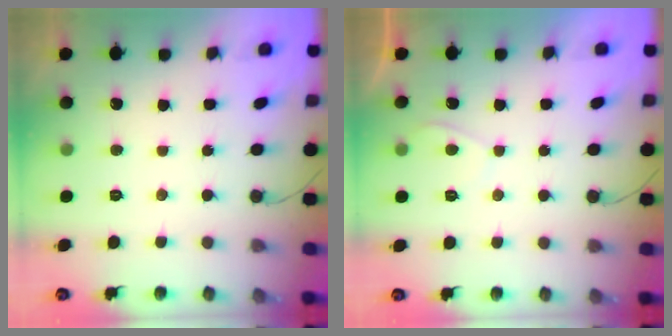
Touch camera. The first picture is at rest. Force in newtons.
{"total": 1.1, "press": 1.0, "slide": 0.5}